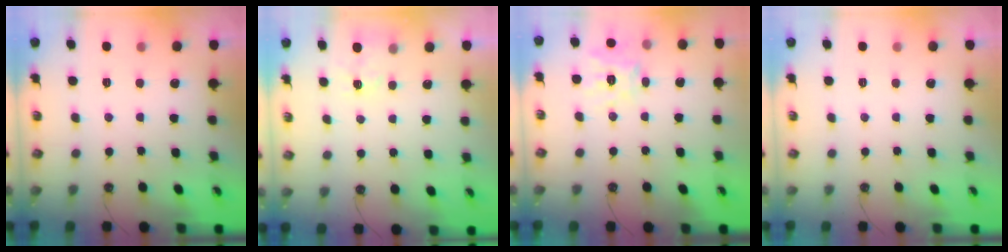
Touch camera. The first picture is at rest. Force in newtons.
{"total": 3.1, "press": 3.1, "slide": 0.4}
{"total": 12.3, "press": 12.2, "slide": 1.0}
{"total": 0.0}